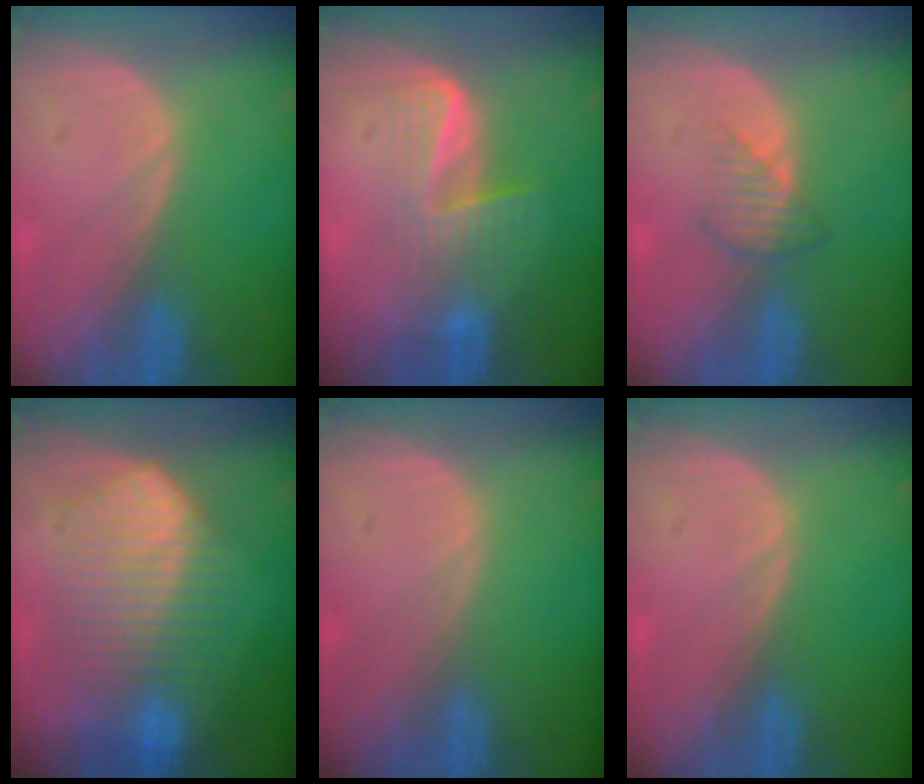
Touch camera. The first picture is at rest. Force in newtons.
{"total": 6.9, "press": 5.8, "slide": 3.8}
{"total": 2.7, "press": 2.6, "slide": 0.6}
{"total": 9.5, "press": 9.5, "slide": 0.3}
{"total": 0.0}
{"total": 0.0}